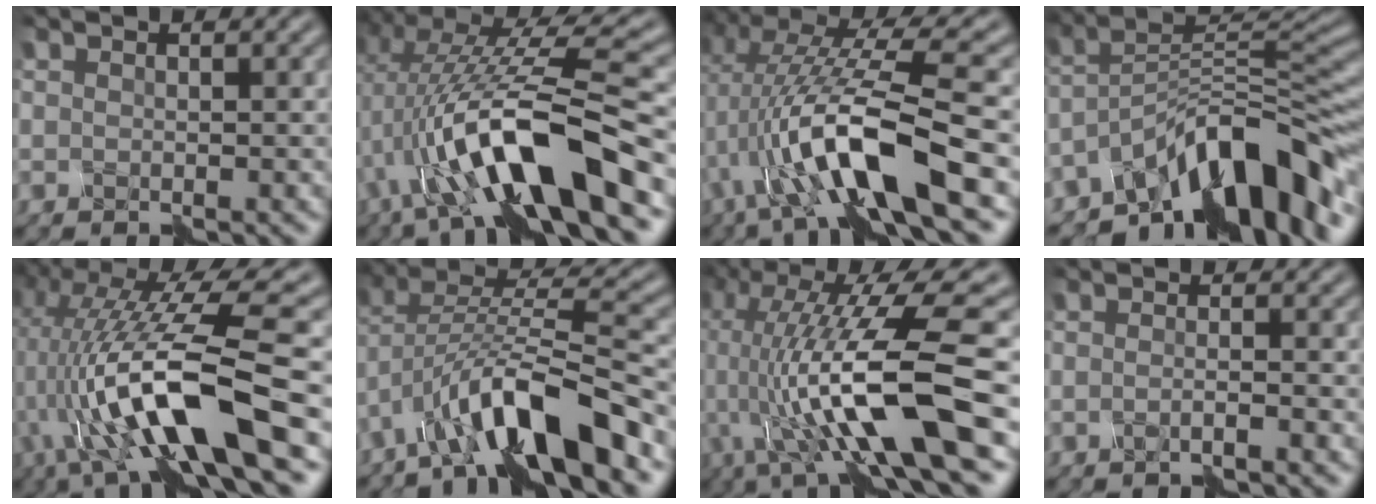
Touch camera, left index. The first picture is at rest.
{"total": 12.1, "force": [-2.4, 3.3, 11.4], "torque": [-0.195, 0.014, -0.046]}
{"total": 10.9, "force": [-2.0, 2.8, 10.3], "torque": [-0.191, 0.009, -0.038]}
{"total": 11.9, "force": [-8.4, 3.9, 7.5], "torque": [-0.093, 0.020, -0.156]}
{"total": 13.2, "force": [-3.5, 3.7, 12.2], "torque": [-0.229, 0.006, -0.059]}
{"total": 10.2, "force": [-5.7, 3.0, 7.9], "torque": [-0.132, 0.015, -0.104]}
{"total": 14.2, "force": [-2.4, 3.5, 13.6], "torque": [-0.261, 0.009, -0.033]}
{"total": 1.7, "force": [-0.9, 0.7, 1.3], "torque": [0.001, -0.011, -0.031]}